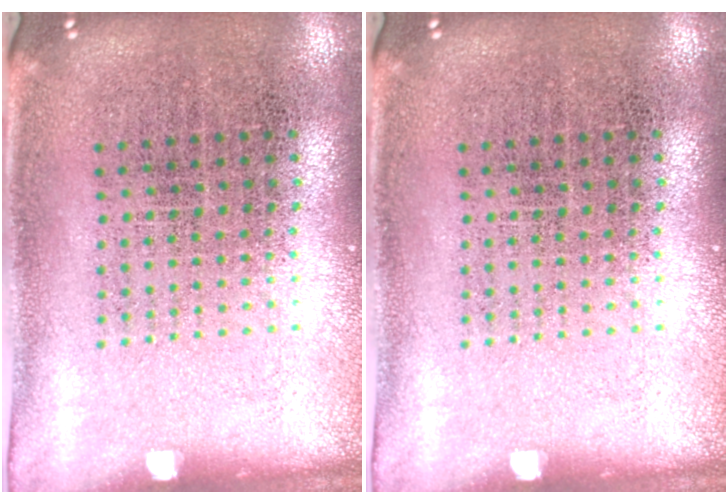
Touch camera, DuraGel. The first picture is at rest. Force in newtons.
{"total": 0.0}